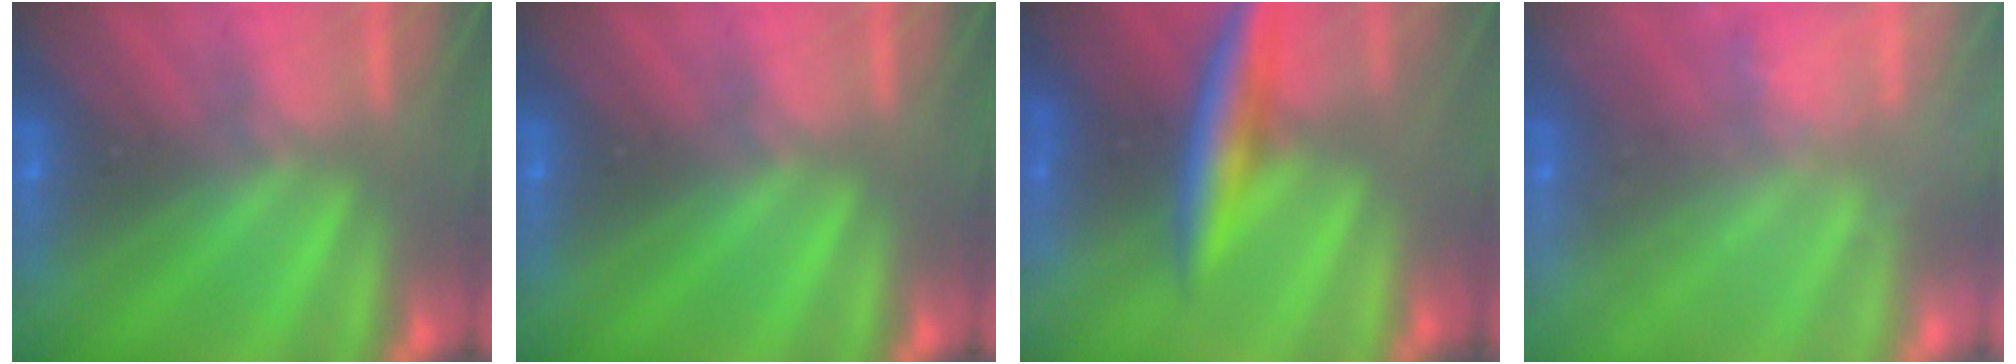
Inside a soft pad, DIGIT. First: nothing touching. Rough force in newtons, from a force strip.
{"total": 0.0}
{"total": 9.6}
{"total": 2.4}